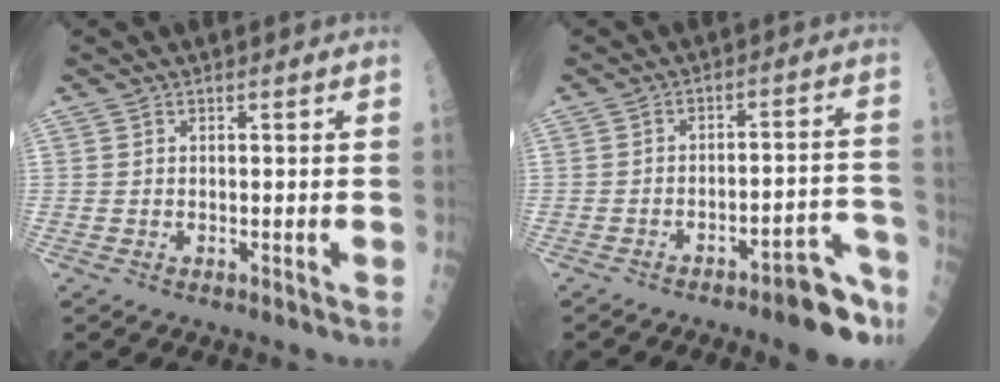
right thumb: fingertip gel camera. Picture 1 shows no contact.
{"total": 9.8, "force": [-6.5, 2.4, 6.9], "torque": [-0.074, 0.057, -0.084]}